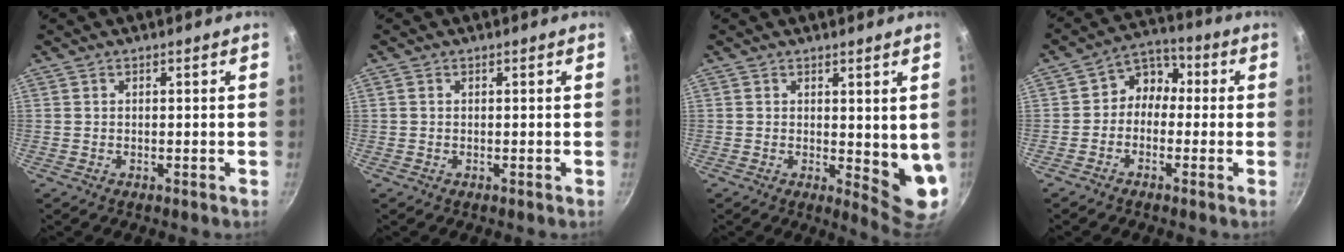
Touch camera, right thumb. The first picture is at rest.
{"total": 0.0}
{"total": 7.4, "force": [1.2, 3.0, 6.7], "torque": [-0.074, -0.025, 0.021]}
{"total": 6.4, "force": [-0.7, 5.4, 3.4], "torque": [-0.016, 0.029, -0.035]}